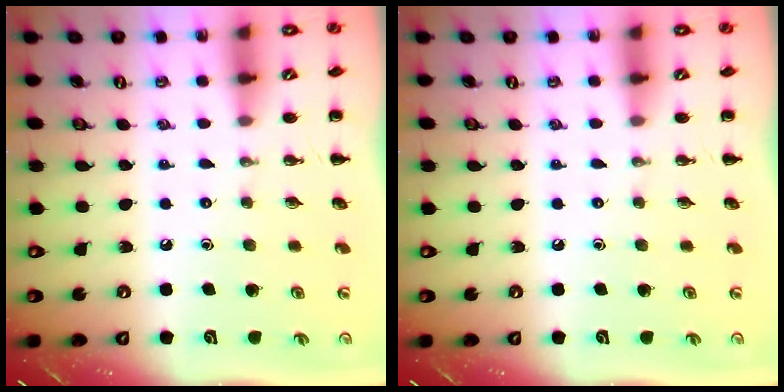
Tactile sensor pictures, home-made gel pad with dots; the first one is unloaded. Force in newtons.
{"total": 0.0}